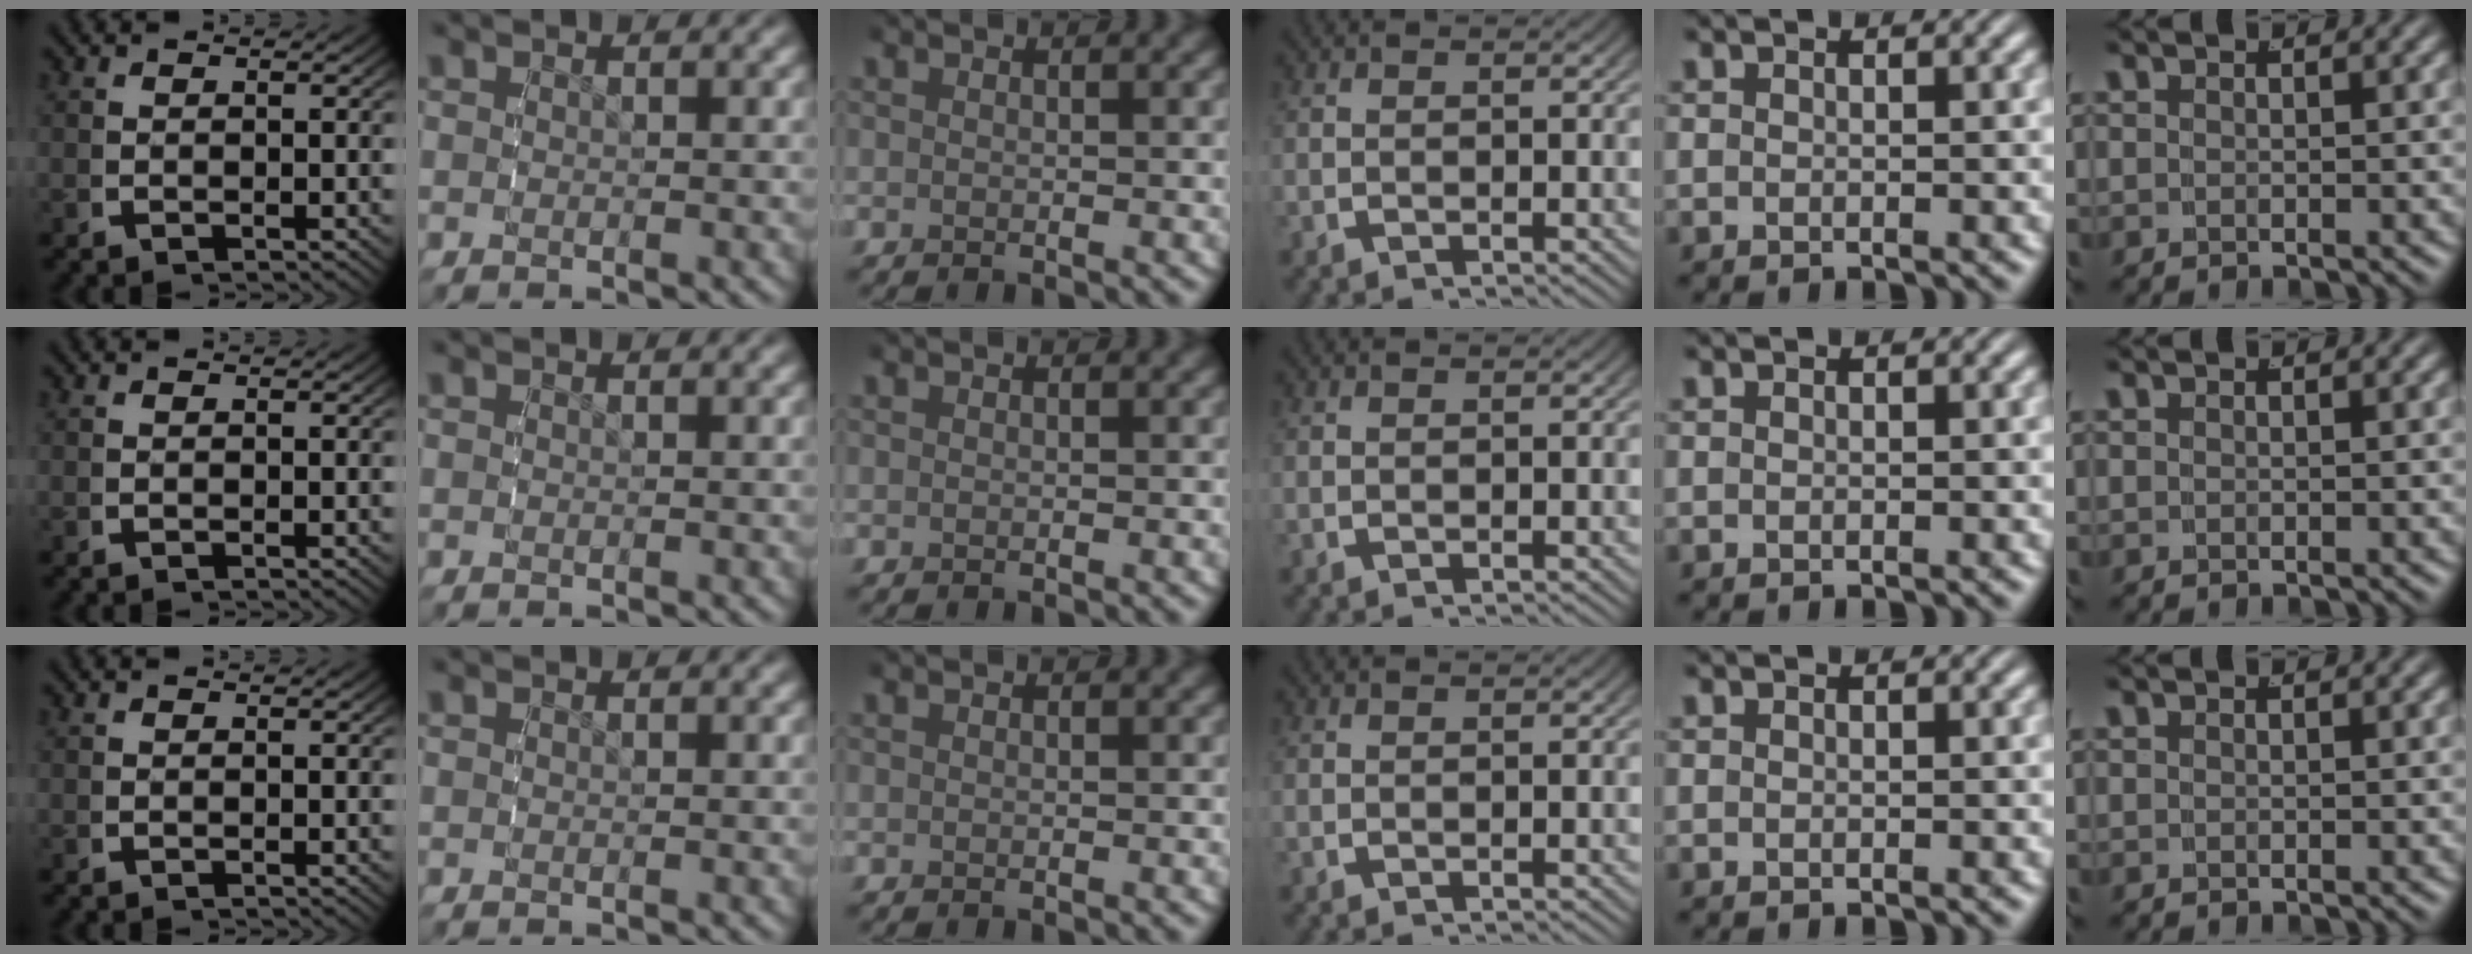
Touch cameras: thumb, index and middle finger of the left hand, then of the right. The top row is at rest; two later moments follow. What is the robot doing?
{"motion": "reach", "object": "photo album"}